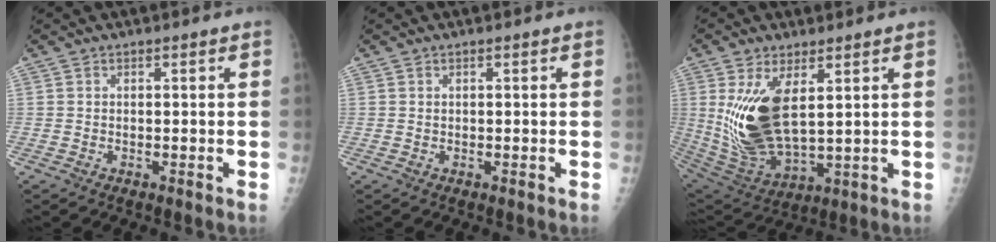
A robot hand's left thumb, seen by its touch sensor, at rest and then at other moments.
{"total": 0.0}
{"total": 15.5, "force": [3.6, 7.2, 13.2], "torque": [-0.250, -0.026, 0.094]}